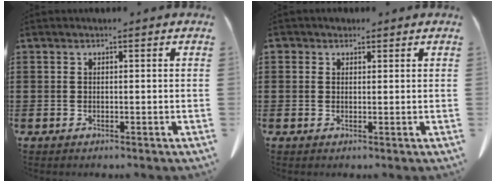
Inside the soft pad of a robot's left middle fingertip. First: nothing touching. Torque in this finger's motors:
{"motor_torque": [0.00, 0.00, 0.06, 0.01]}